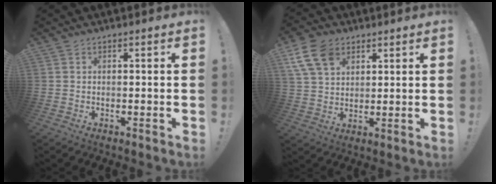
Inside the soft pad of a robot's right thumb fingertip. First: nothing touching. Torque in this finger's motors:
{"motor_torque": [-0.05, 0.24, 0.18, 0.08, 0.26]}